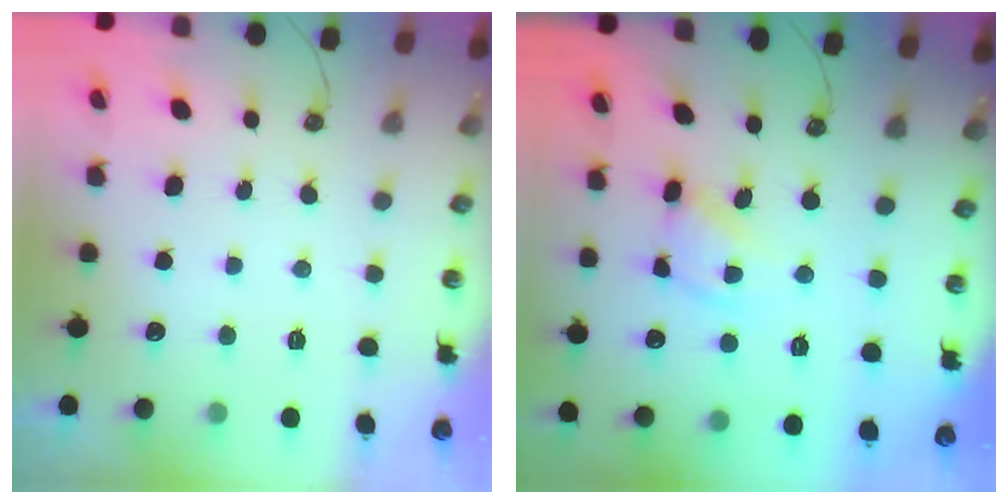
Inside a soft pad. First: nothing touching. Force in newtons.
{"total": 12.1, "press": 12.0, "slide": 1.3}